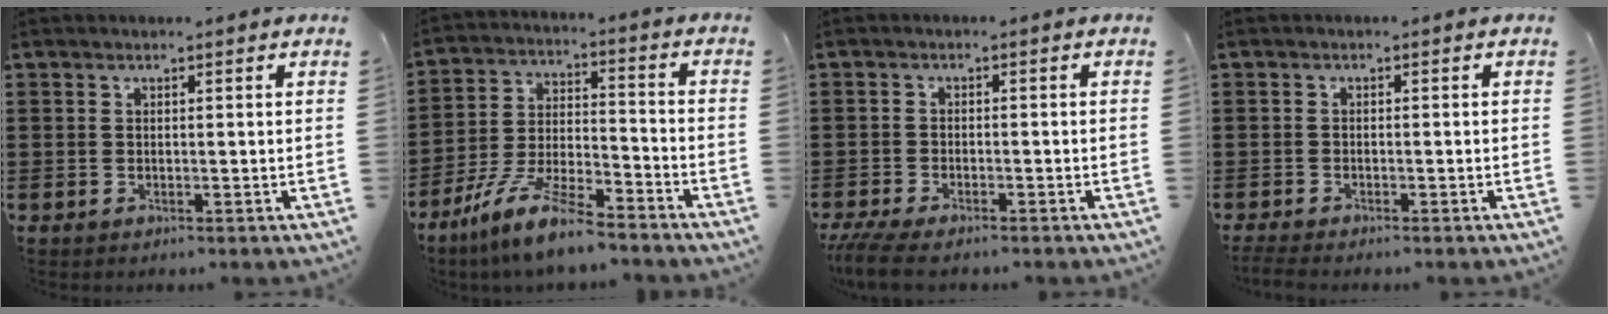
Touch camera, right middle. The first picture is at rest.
{"total": 9.9, "force": [-8.4, 1.0, 5.1], "torque": [-0.112, 0.009, -0.168]}
{"total": 3.5, "force": [-3.2, 0.2, 1.5], "torque": [-0.045, -0.014, -0.066]}
{"total": 1.1, "force": [-1.1, -0.1, 0.3], "torque": [-0.015, -0.006, -0.023]}